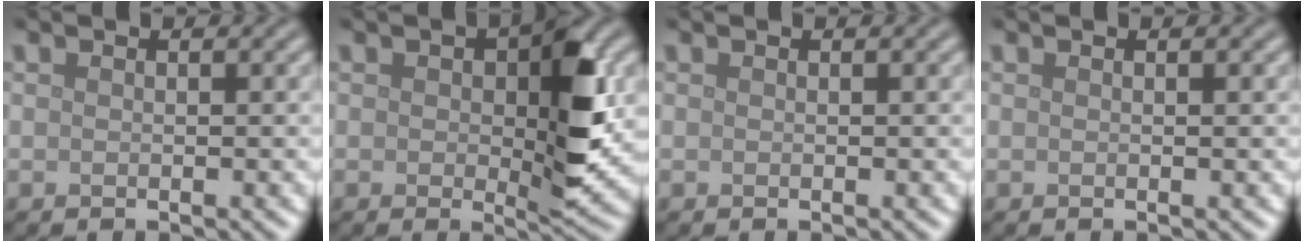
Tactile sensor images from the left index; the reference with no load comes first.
{"total": 6.9, "force": [0.5, 3.0, 6.2], "torque": [-0.083, -0.002, 0.011]}
{"total": 0.0}
{"total": 0.0}